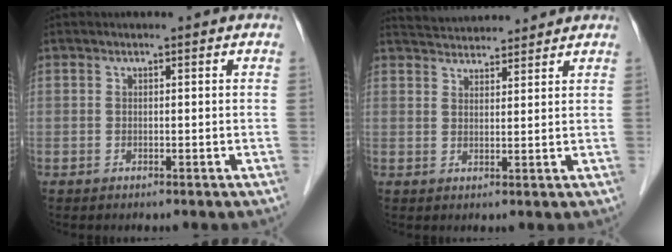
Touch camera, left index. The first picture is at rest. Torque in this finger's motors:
{"motor_torque": [0.06, 0.02, 0.02, -0.01]}